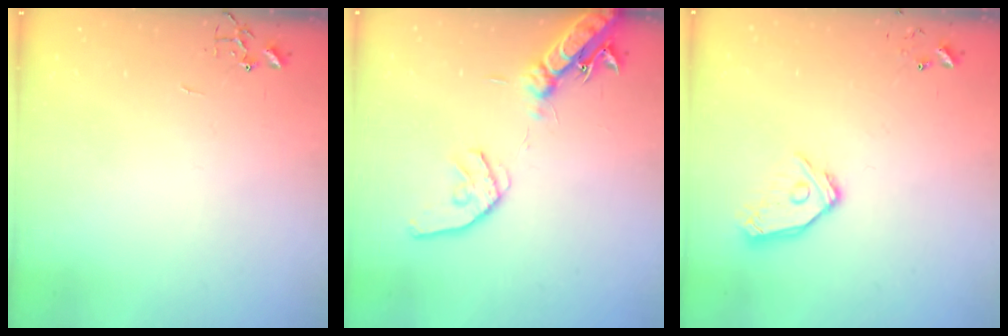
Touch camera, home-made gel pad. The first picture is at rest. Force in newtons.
{"total": 16.5, "press": 16.2, "slide": 2.9}
{"total": 11.6, "press": 11.6, "slide": 1.4}